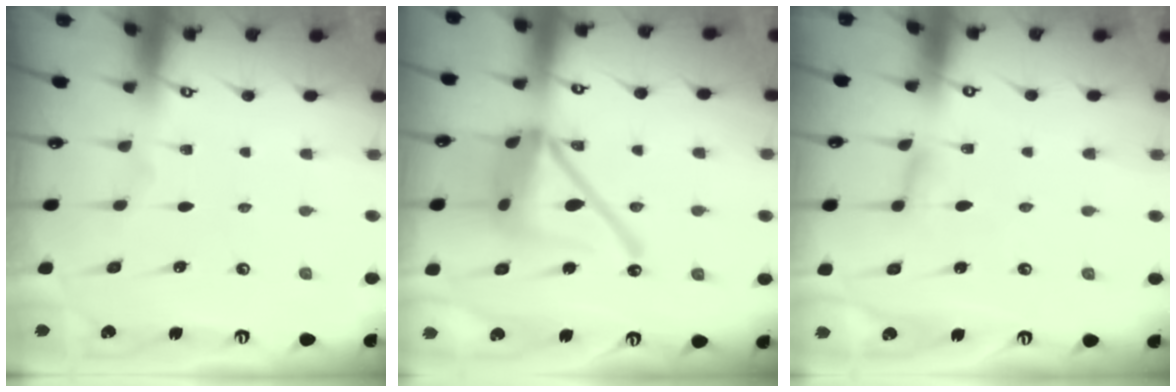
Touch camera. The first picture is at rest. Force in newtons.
{"total": 17.9, "press": 17.8, "slide": 1.8}
{"total": 4.1, "press": 4.1, "slide": 0.4}